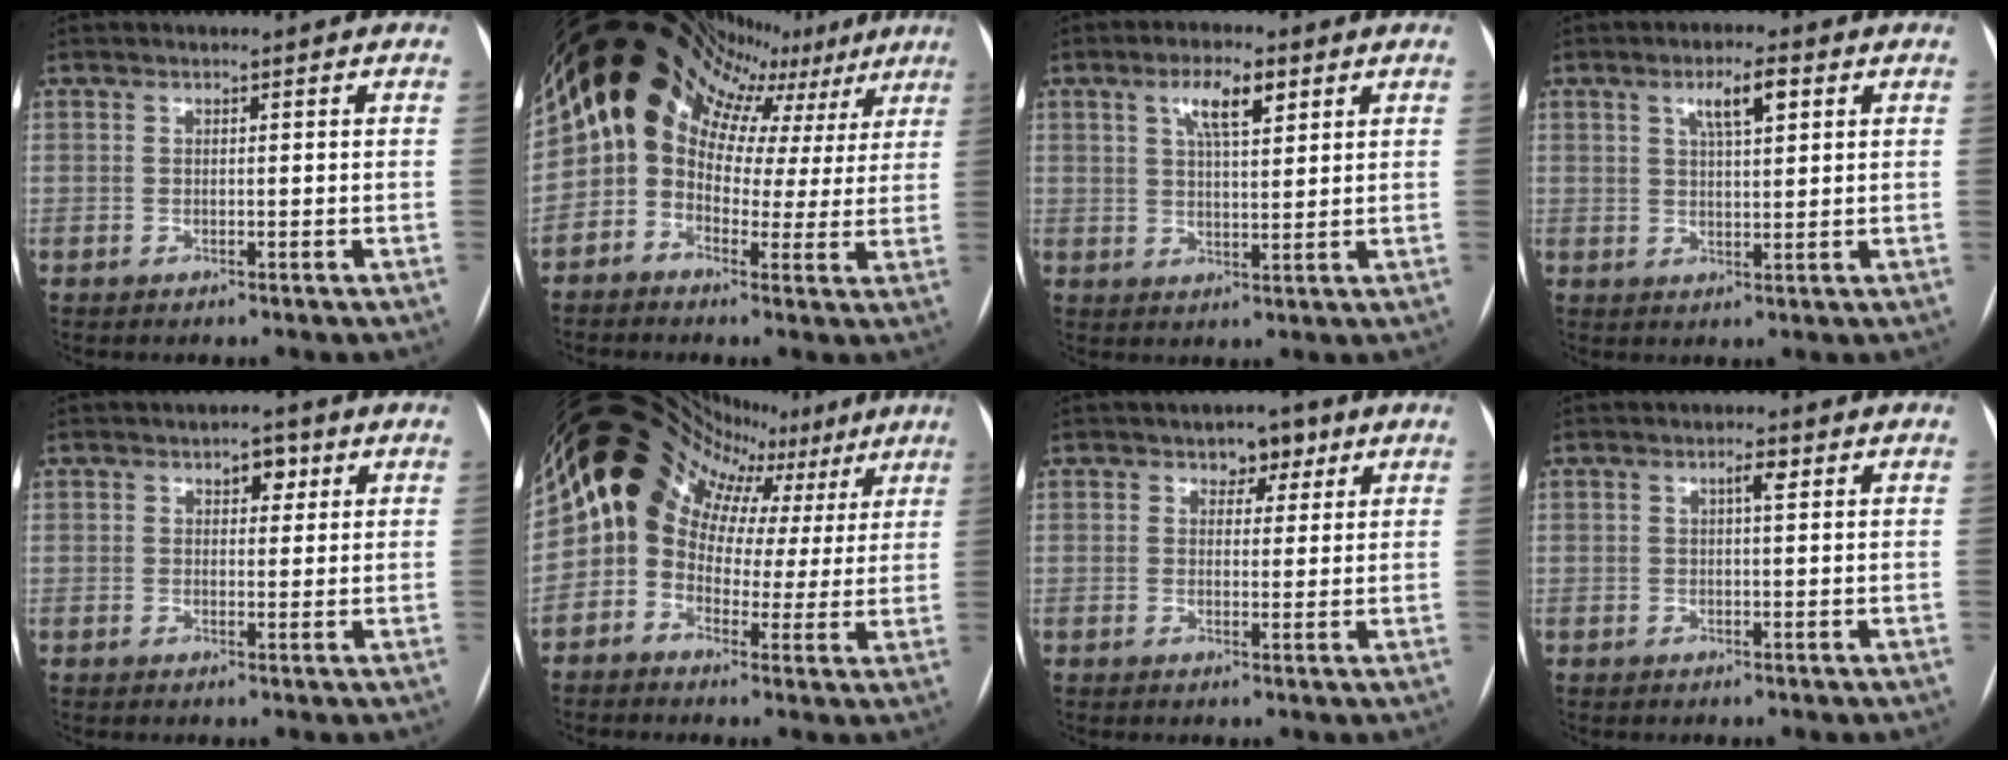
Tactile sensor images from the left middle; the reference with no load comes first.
{"total": 18.2, "force": [10.8, 11.6, 8.9], "torque": [-0.163, 0.084, 0.136]}
{"total": 6.2, "force": [3.2, 1.6, 5.1], "torque": [-0.095, 0.009, 0.055]}
{"total": 5.1, "force": [2.4, 1.0, 4.4], "torque": [-0.079, 0.008, 0.043]}
{"total": 3.1, "force": [1.5, 1.7, 2.1], "torque": [-0.029, 0.010, 0.020]}
{"total": 15.4, "force": [8.1, 11.1, 6.8], "torque": [-0.112, 0.067, 0.099]}
{"total": 3.7, "force": [2.1, 2.3, 2.0], "torque": [-0.020, 0.010, 0.028]}
{"total": 1.9, "force": [0.7, 0.3, 1.7], "torque": [-0.030, 0.005, 0.010]}